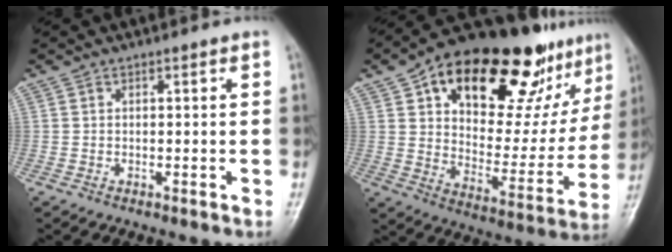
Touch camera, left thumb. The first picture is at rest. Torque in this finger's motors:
{"motor_torque": [0.94, 0.84, 1.76, -1.01, 0.12]}